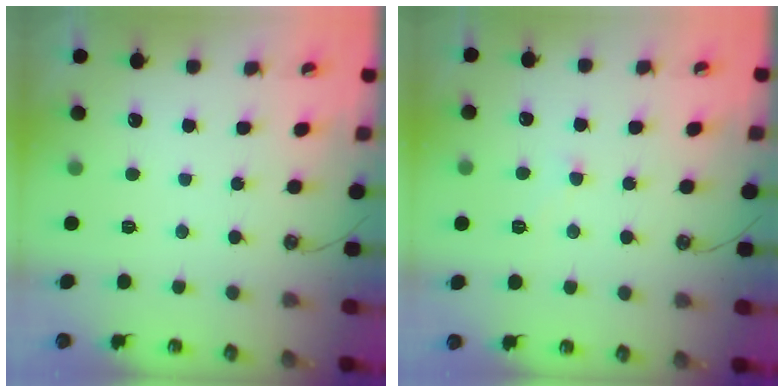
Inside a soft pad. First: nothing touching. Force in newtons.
{"total": 0.5, "press": 0.2, "slide": 0.5}